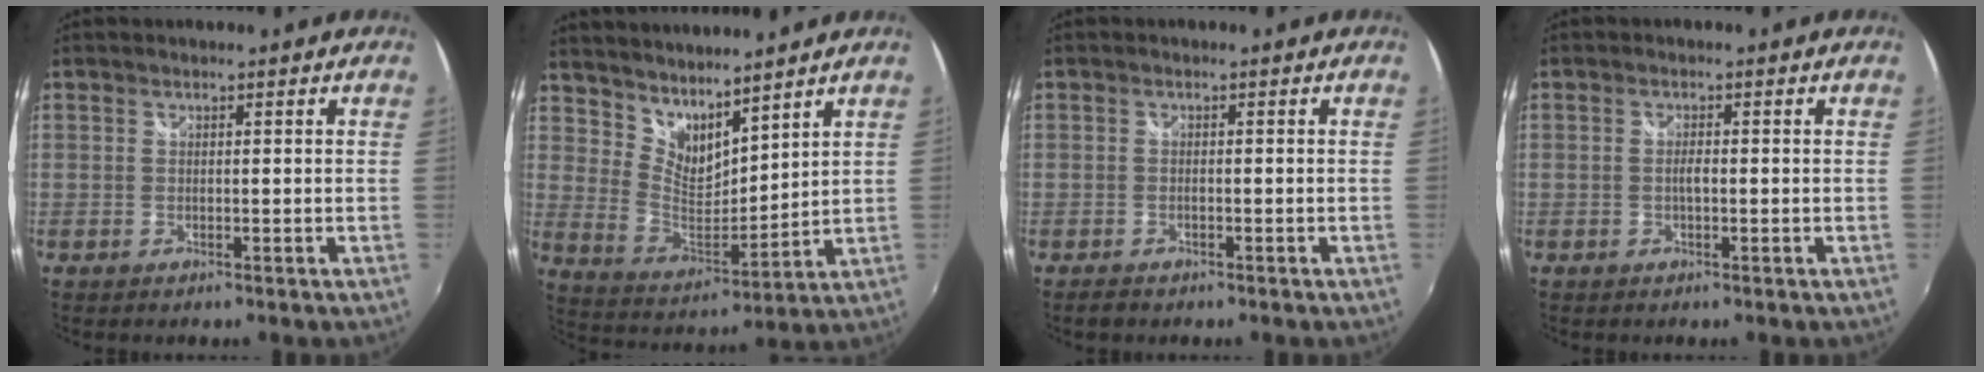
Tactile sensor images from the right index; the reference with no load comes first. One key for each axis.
{"total": 11.1, "fx": 9.2, "fy": 3.7, "fz": 5.0, "tx": -0.088, "ty": -0.004, "tz": 0.177}
{"total": 2.2, "fx": -1.6, "fy": 1.0, "fz": 1.1, "tx": -0.024, "ty": -0.006, "tz": -0.026}
{"total": 1.4, "fx": -0.3, "fy": 0.4, "fz": 1.3, "tx": -0.026, "ty": 0.000, "tz": -0.006}